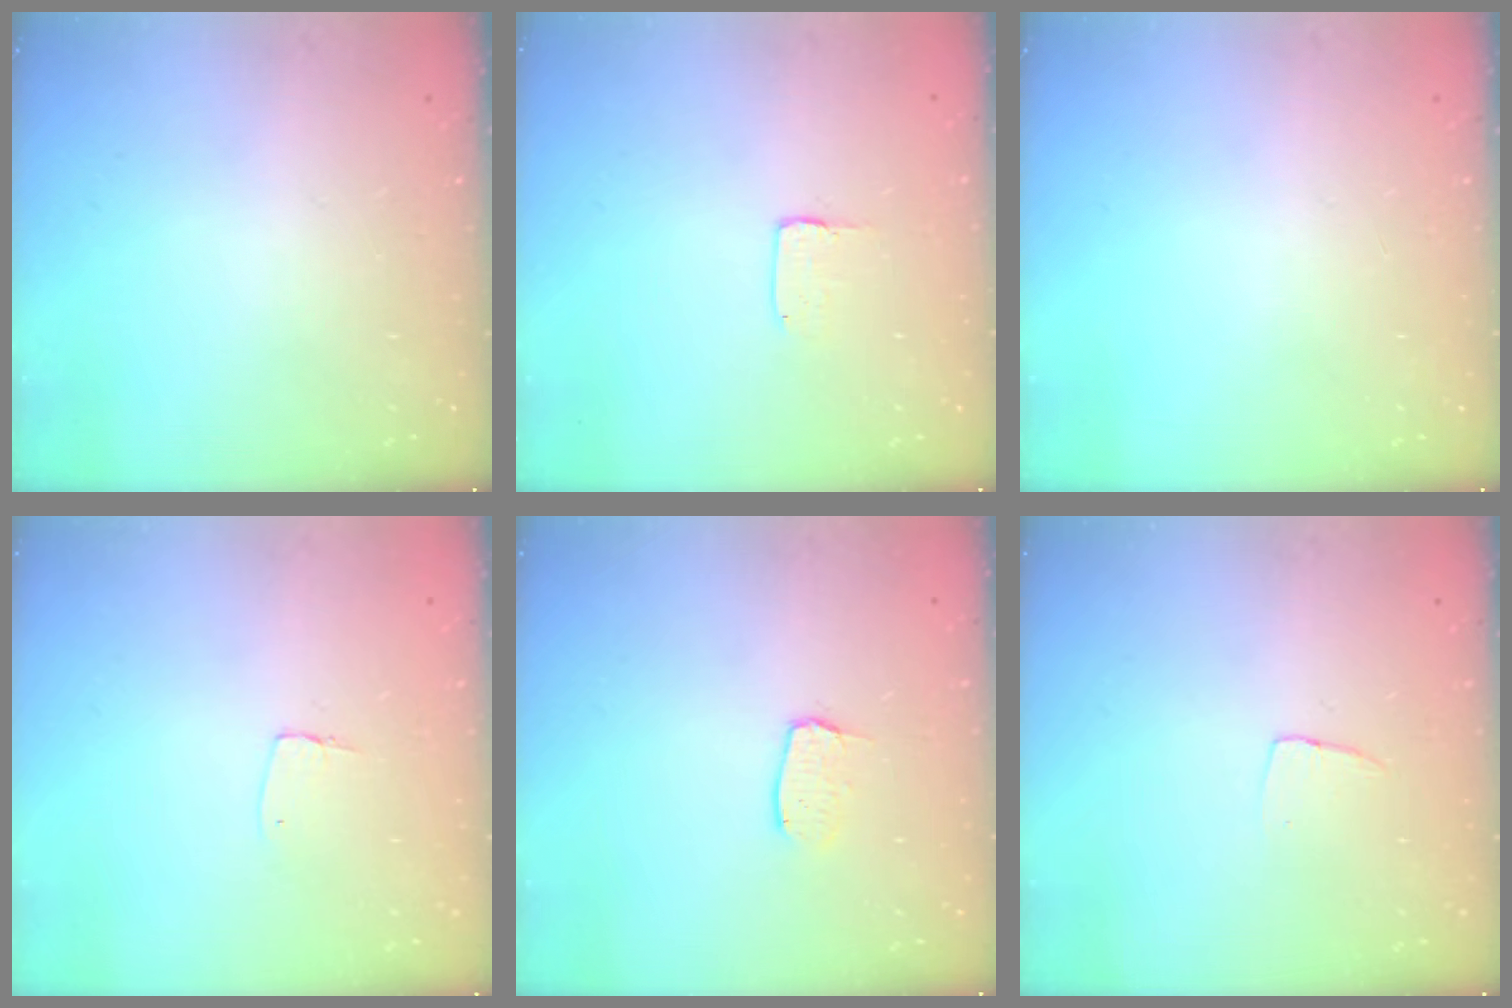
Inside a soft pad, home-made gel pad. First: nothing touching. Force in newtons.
{"total": 2.0, "press": 2.0, "slide": 0.0}
{"total": 0.0}
{"total": 4.4, "press": 4.4, "slide": 0.3}
{"total": 4.5, "press": 4.4, "slide": 0.3}
{"total": 4.5, "press": 4.4, "slide": 0.3}